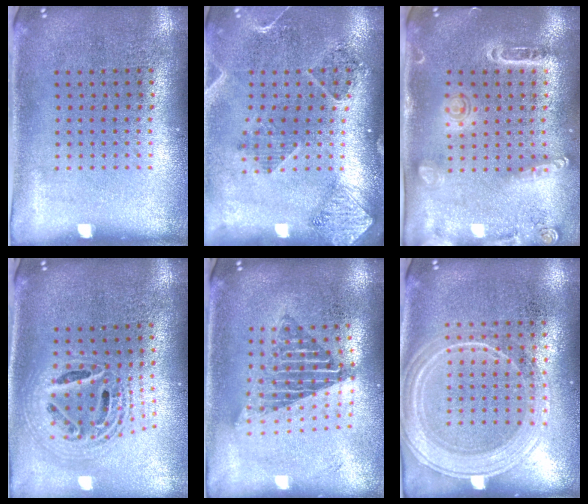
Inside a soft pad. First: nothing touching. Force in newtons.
{"total": 1.6, "press": 1.5, "slide": 0.4}
{"total": 1.6, "press": 1.5, "slide": 0.4}
{"total": 2.2, "press": 1.6, "slide": 1.4}
{"total": 1.6, "press": 1.3, "slide": 0.9}
{"total": 1.9, "press": 1.8, "slide": 0.3}